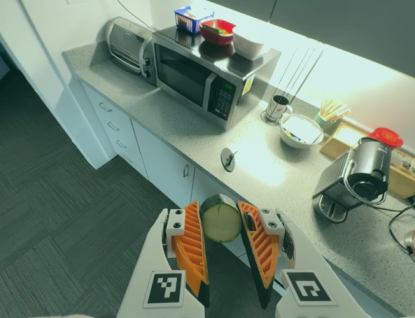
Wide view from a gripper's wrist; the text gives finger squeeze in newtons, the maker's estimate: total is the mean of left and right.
{"total": 9.4, "left": 9.3, "right": 9.6}